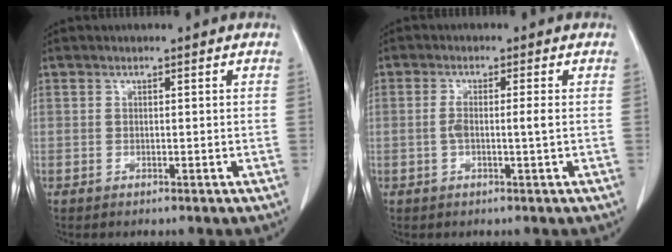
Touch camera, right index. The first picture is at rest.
{"total": 2.9, "force": [-0.3, 0.2, 2.9], "torque": [-0.059, 0.003, -0.003]}